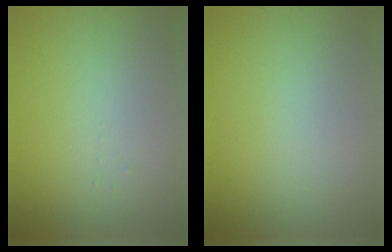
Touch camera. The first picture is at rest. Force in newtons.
{"total": 0.0}